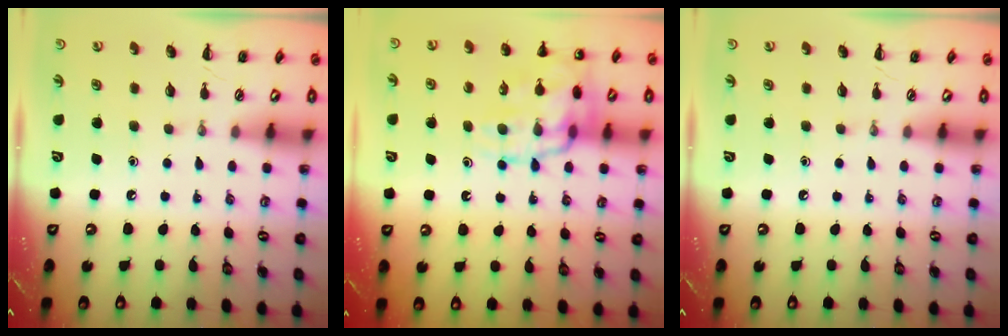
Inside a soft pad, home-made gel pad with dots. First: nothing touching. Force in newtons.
{"total": 20.7, "press": 20.5, "slide": 3.0}
{"total": 0.0}